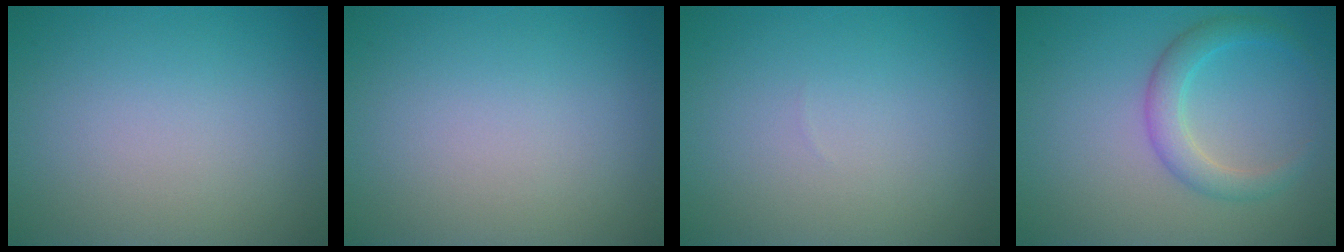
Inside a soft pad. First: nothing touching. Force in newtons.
{"total": 0.0}
{"total": 0.0}
{"total": 2.9, "press": 2.9, "slide": 0.1}